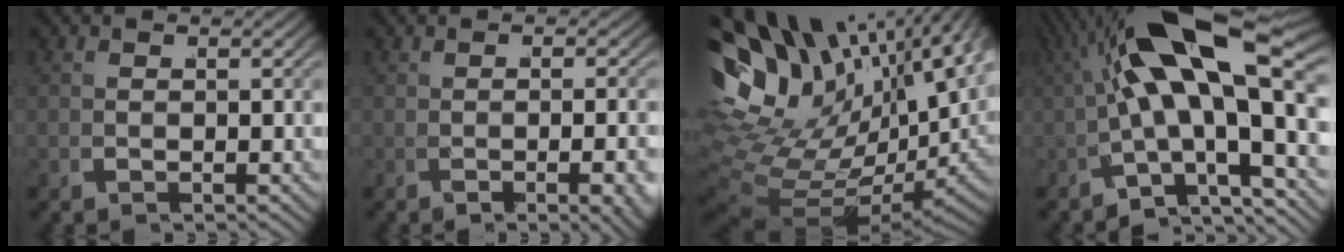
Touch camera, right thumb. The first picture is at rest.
{"total": 2.9, "force": [-1.2, 0.7, 2.5], "torque": [-0.047, -0.005, -0.017]}
{"total": 17.8, "force": [1.7, 11.6, 13.5], "torque": [-0.274, -0.029, 0.044]}
{"total": 13.3, "force": [0.4, 7.0, 11.3], "torque": [-0.217, -0.009, 0.004]}